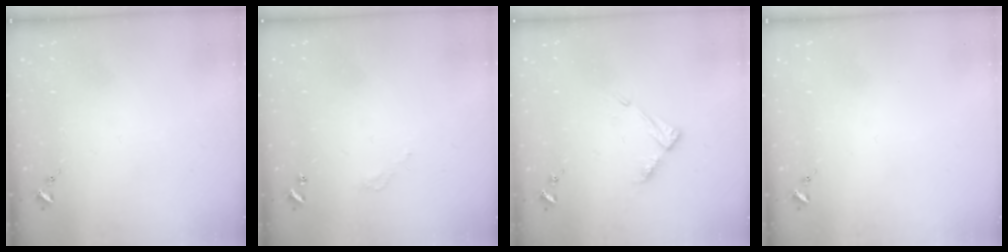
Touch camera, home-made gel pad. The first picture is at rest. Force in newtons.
{"total": 2.7, "press": 2.7, "slide": 0.2}
{"total": 7.4, "press": 7.4, "slide": 0.6}
{"total": 0.0}